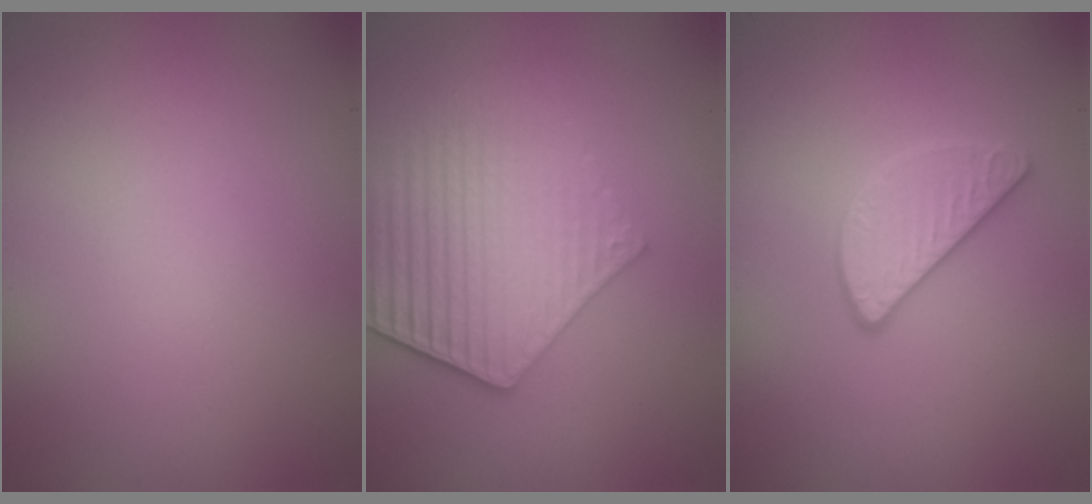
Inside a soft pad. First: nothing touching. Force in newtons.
{"total": 5.5, "press": 4.3, "slide": 3.5}
{"total": 2.8, "press": 2.7, "slide": 0.9}